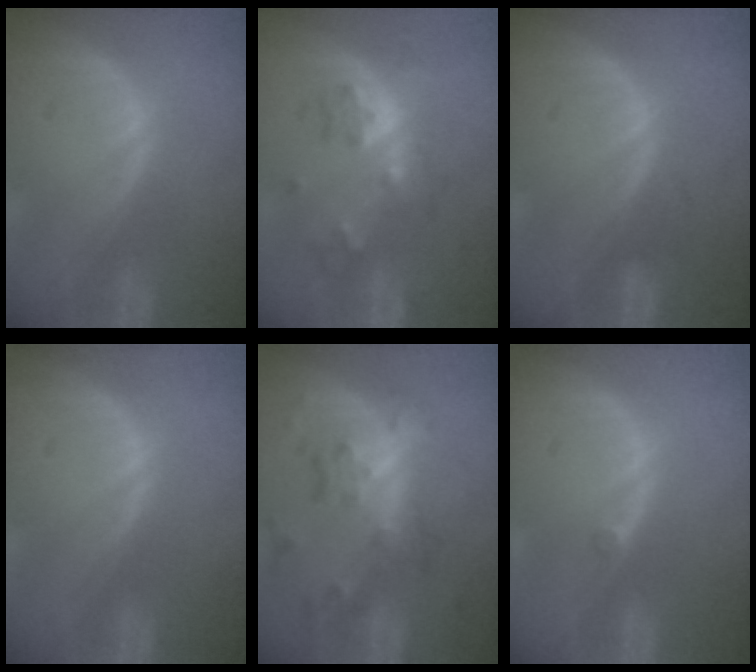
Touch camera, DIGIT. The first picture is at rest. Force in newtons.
{"total": 6.6, "press": 5.7, "slide": 3.2}
{"total": 0.7, "press": 0.7, "slide": 0.1}
{"total": 0.0}
{"total": 8.5, "press": 7.5, "slide": 4.1}
{"total": 0.7, "press": 0.6, "slide": 0.3}